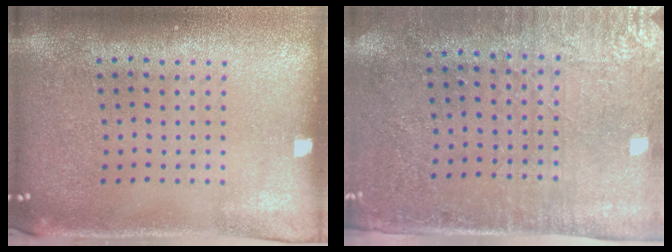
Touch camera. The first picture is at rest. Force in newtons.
{"total": 2.8, "press": 2.4, "slide": 1.4}